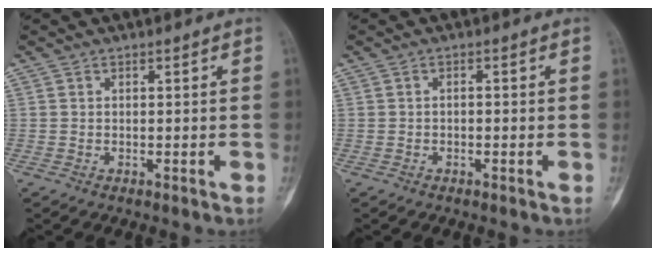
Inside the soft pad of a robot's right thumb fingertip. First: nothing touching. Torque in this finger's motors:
{"motor_torque": [-0.14, 0.09, -0.26, 0.07, -0.08]}